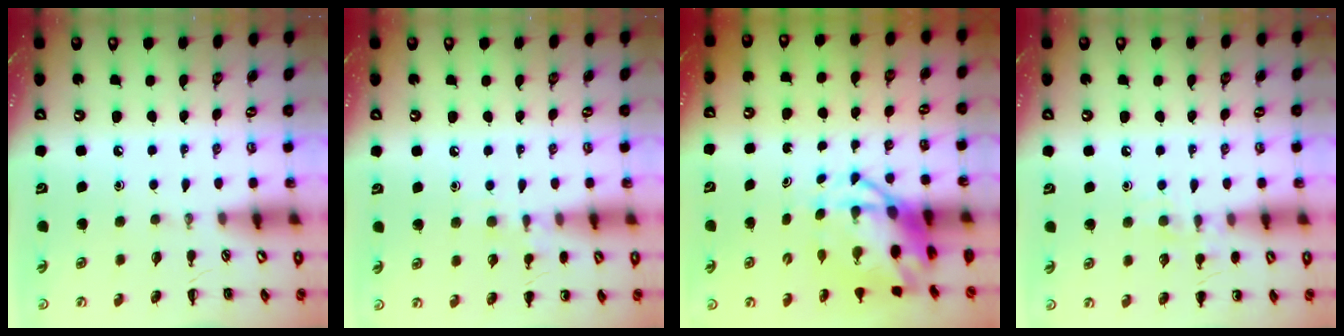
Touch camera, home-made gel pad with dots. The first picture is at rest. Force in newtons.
{"total": 7.5, "press": 7.2, "slide": 1.9}
{"total": 7.8, "press": 7.5, "slide": 2.1}
{"total": 7.7, "press": 7.5, "slide": 1.7}